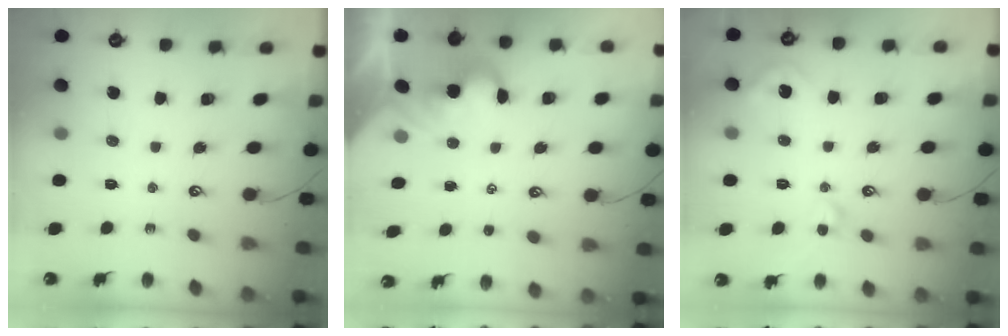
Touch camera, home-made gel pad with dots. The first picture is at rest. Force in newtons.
{"total": 1.9, "press": 1.9, "slide": 0.5}
{"total": 6.2, "press": 6.2, "slide": 1.0}